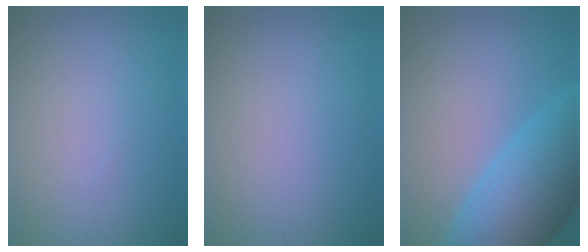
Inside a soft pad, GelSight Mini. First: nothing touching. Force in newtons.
{"total": 0.0}
{"total": 8.6, "press": 8.6, "slide": 0.3}